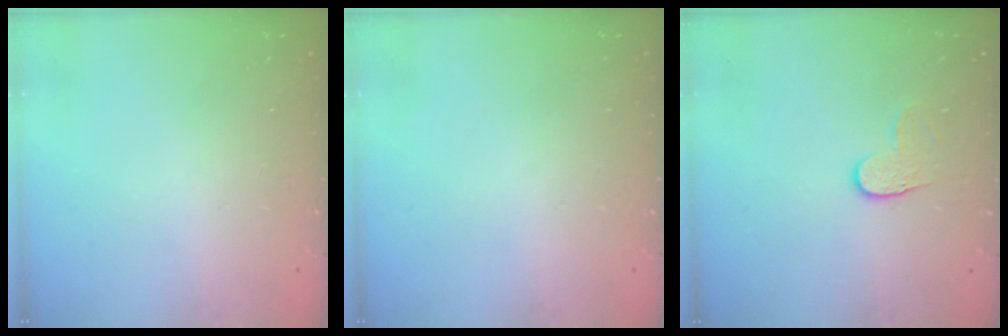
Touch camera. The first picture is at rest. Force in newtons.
{"total": 0.0}
{"total": 3.3, "press": 3.3, "slide": 0.4}